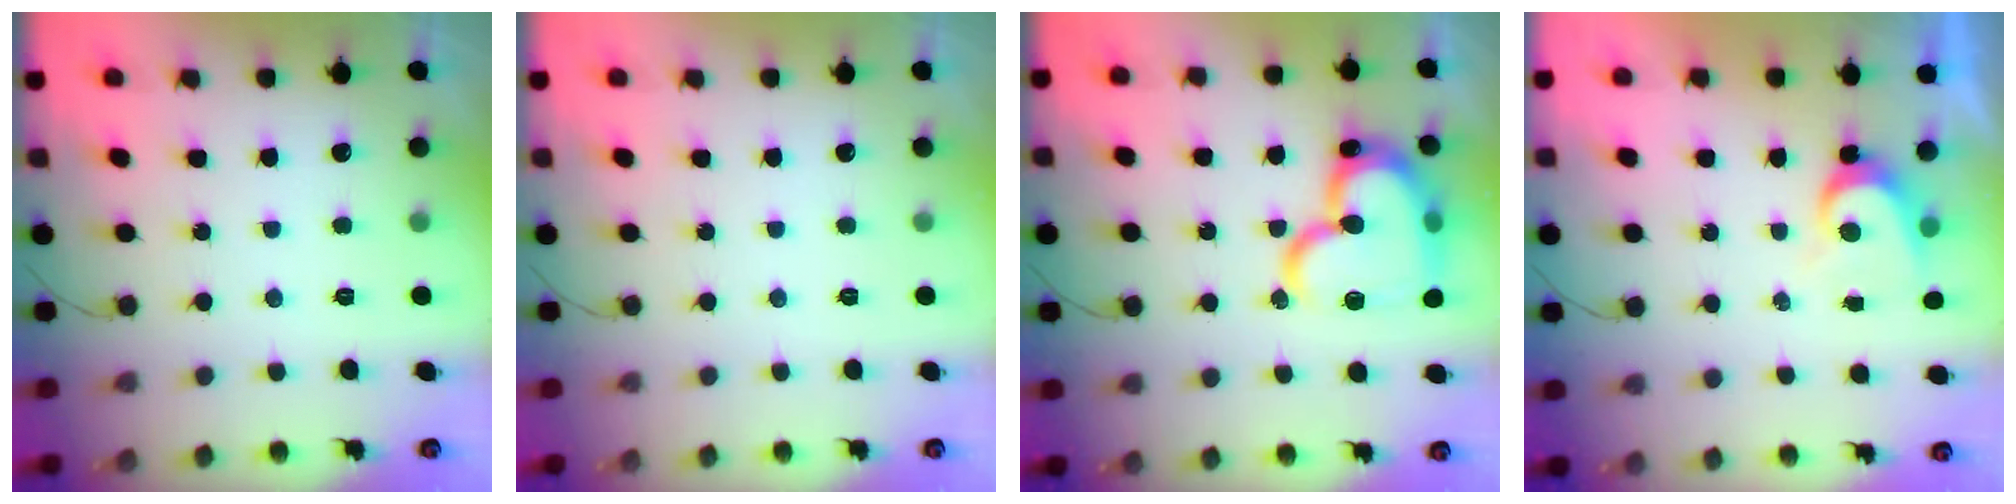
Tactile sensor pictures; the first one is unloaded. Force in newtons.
{"total": 0.0}
{"total": 24.5, "press": 24.4, "slide": 2.5}
{"total": 5.0, "press": 5.0, "slide": 0.5}